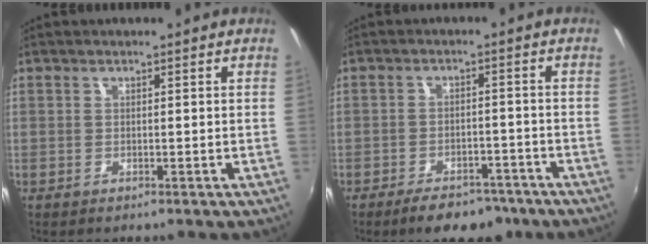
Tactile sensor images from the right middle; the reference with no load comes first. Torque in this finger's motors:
{"motor_torque": [0.62, -0.74, 0.05, 0.04]}